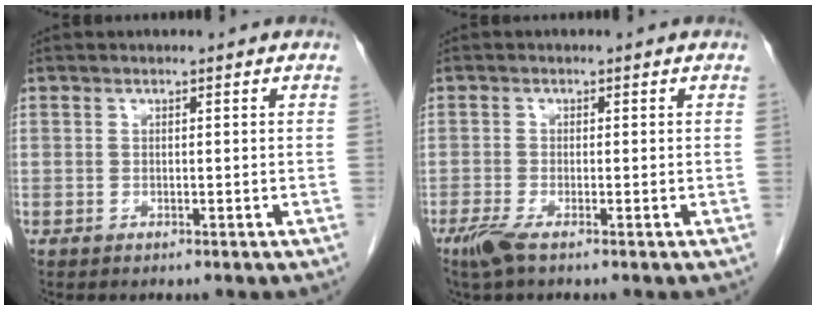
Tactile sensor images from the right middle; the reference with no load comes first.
{"total": 2.6, "force": [-1.7, 0.2, 2.0], "torque": [-0.047, -0.008, -0.037]}